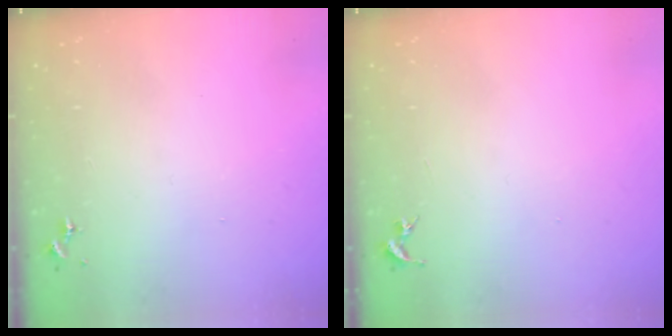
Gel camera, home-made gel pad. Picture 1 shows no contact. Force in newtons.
{"total": 0.0}